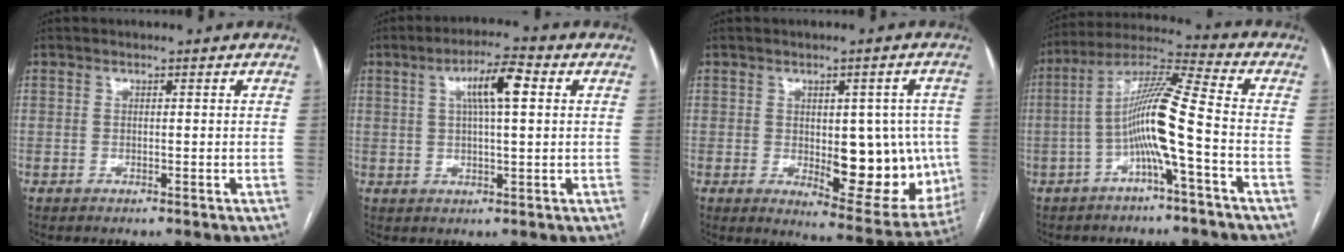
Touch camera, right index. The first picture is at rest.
{"total": 7.0, "force": [2.0, 1.1, 6.6], "torque": [-0.118, 0.015, 0.033]}
{"total": 14.3, "force": [-1.3, 6.2, 12.9], "torque": [-0.146, 0.000, 0.002]}
{"total": 10.5, "force": [-2.9, -0.7, 10.1], "torque": [-0.191, 0.025, -0.060]}